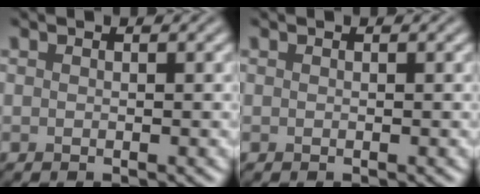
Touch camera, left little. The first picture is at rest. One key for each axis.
{"total": 0.0}